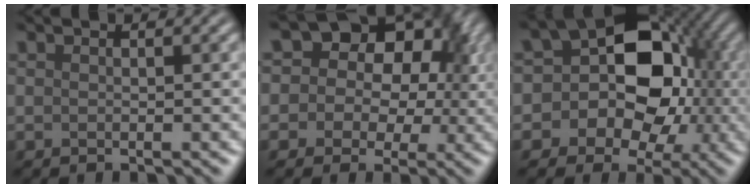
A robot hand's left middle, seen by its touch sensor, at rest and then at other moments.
{"total": 12.3, "force": [4.0, 9.8, 6.3], "torque": [-0.073, 0.049, 0.029]}
{"total": 11.8, "force": [0.3, 9.6, 6.7], "torque": [-0.065, 0.020, -0.024]}